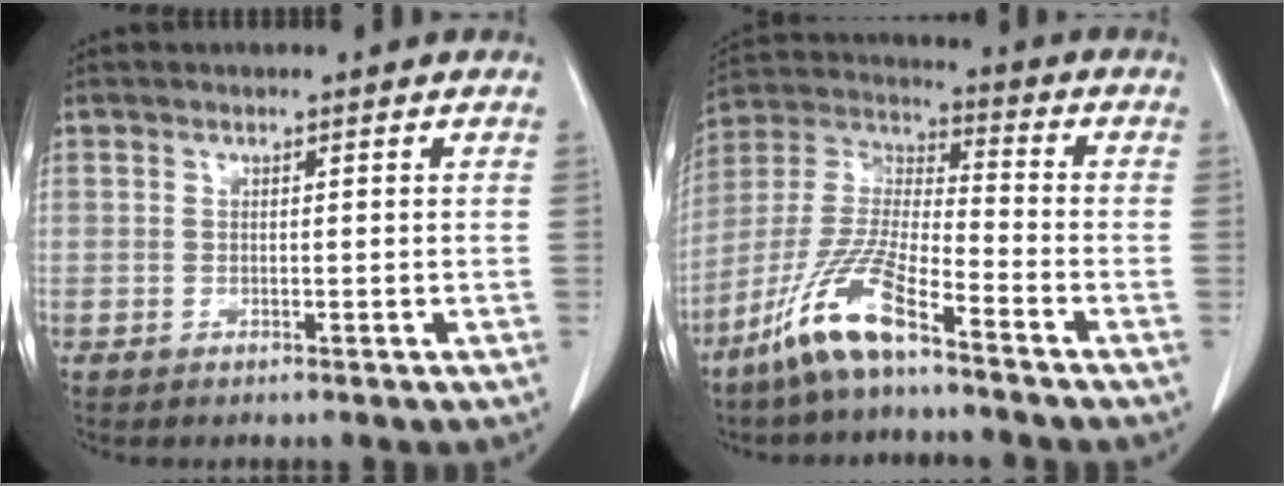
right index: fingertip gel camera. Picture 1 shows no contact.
{"total": 12.0, "force": [-8.1, 1.6, 8.8], "torque": [-0.193, -0.014, -0.164]}